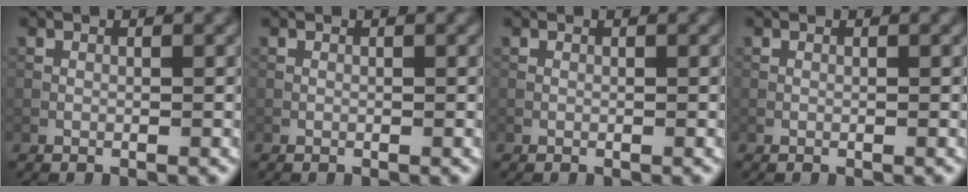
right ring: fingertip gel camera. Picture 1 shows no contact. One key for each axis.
{"total": 0.0}
{"total": 0.0}
{"total": 0.0}